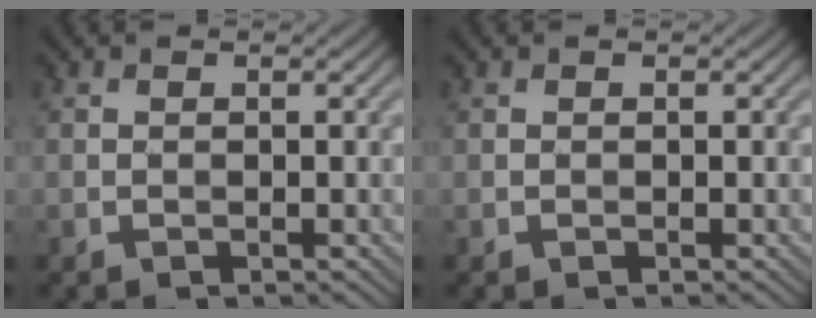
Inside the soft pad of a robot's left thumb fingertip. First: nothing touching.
{"total": 0.0}